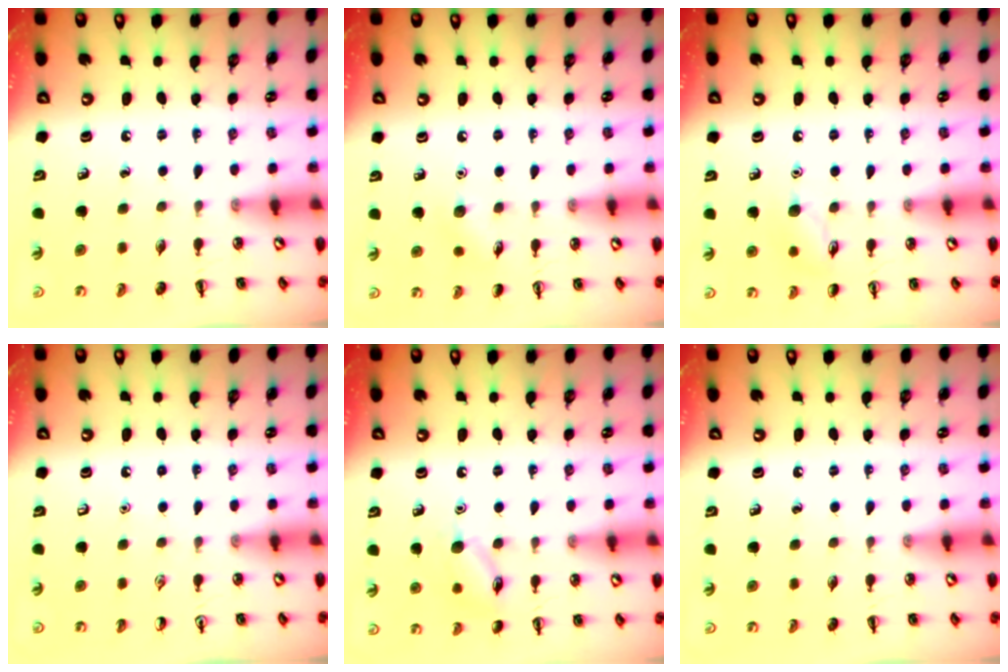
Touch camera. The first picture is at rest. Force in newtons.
{"total": 5.9, "press": 5.7, "slide": 1.6}
{"total": 7.3, "press": 7.2, "slide": 1.2}
{"total": 0.0}
{"total": 9.4, "press": 9.4, "slide": 0.5}
{"total": 0.0}